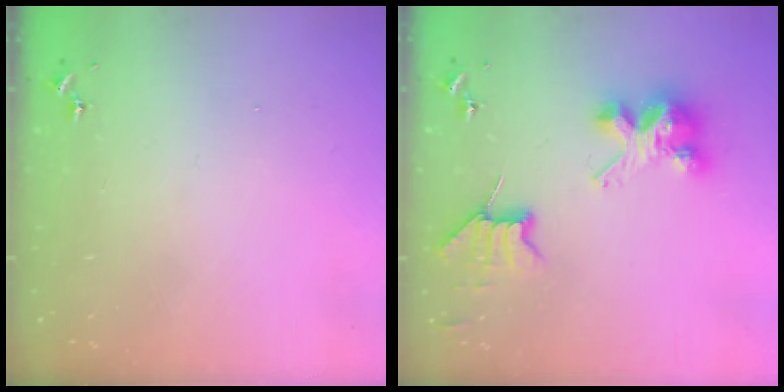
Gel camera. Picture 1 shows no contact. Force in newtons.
{"total": 8.3, "press": 8.3, "slide": 0.4}